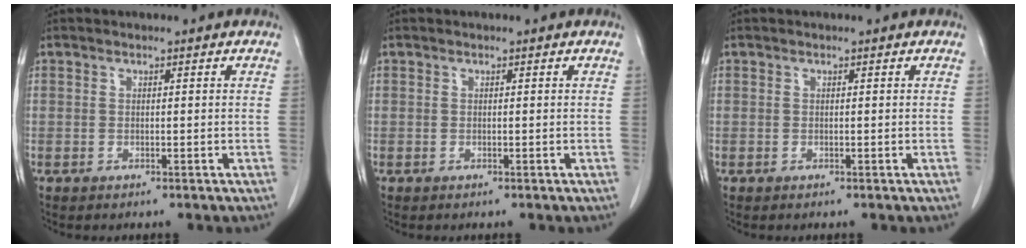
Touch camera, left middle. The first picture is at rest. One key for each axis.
{"total": 0.0}
{"total": 0.0}